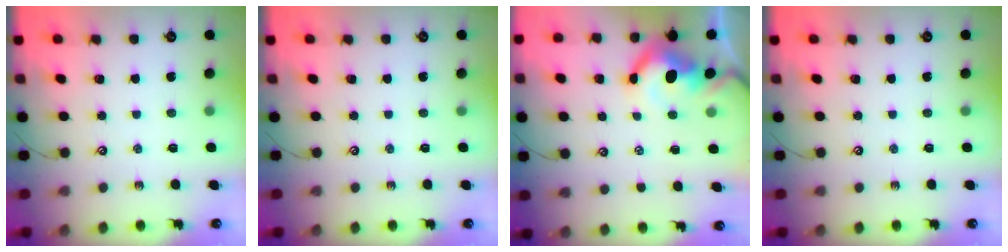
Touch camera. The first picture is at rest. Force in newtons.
{"total": 0.0}
{"total": 6.8, "press": 6.6, "slide": 1.5}
{"total": 0.0}